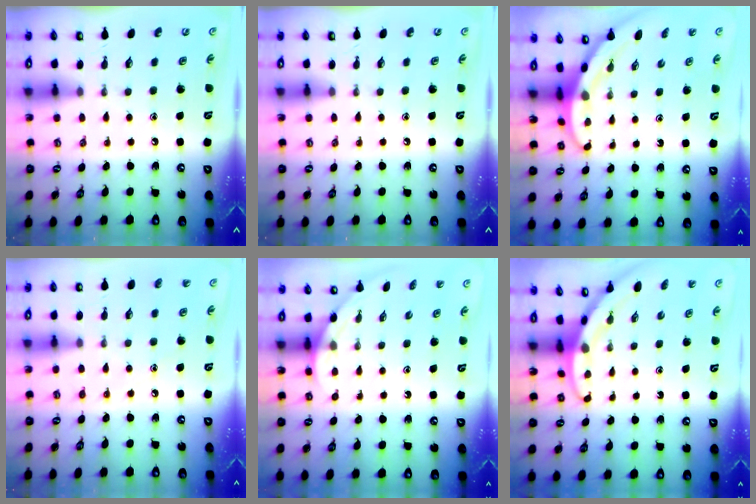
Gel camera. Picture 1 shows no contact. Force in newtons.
{"total": 0.0}
{"total": 3.1, "press": 3.1, "slide": 0.1}
{"total": 4.4, "press": 4.4, "slide": 0.4}
{"total": 2.2, "press": 2.2, "slide": 0.0}
{"total": 3.1, "press": 3.1, "slide": 0.1}